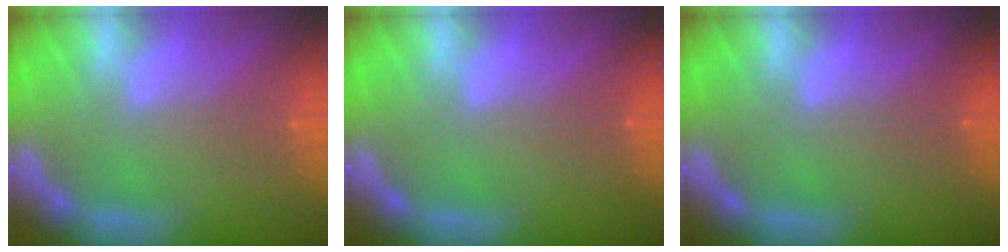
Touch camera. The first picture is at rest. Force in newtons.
{"total": 0.0}
{"total": 0.0}